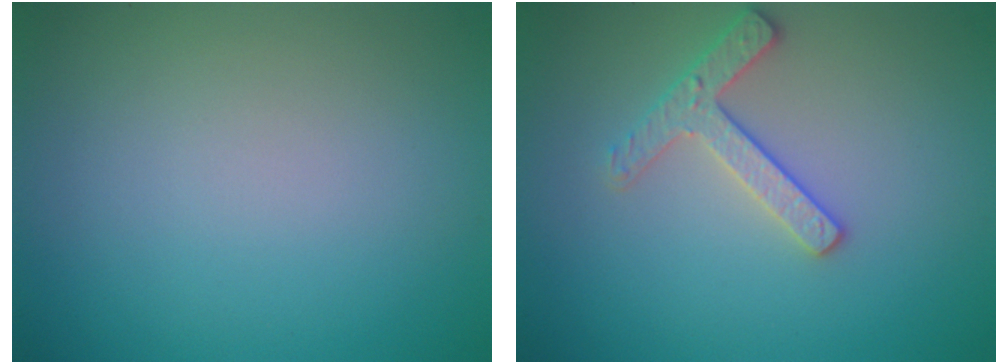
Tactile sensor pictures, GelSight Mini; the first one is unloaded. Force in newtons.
{"total": 2.5, "press": 2.4, "slide": 0.3}